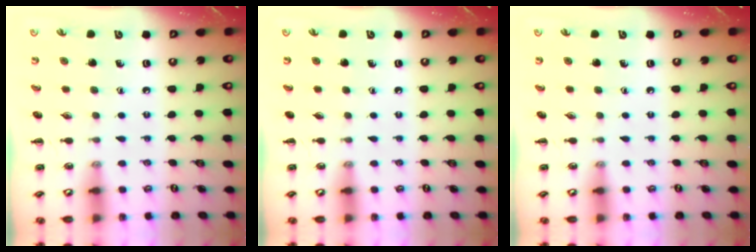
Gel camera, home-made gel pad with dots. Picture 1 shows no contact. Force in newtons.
{"total": 0.0}
{"total": 0.0}